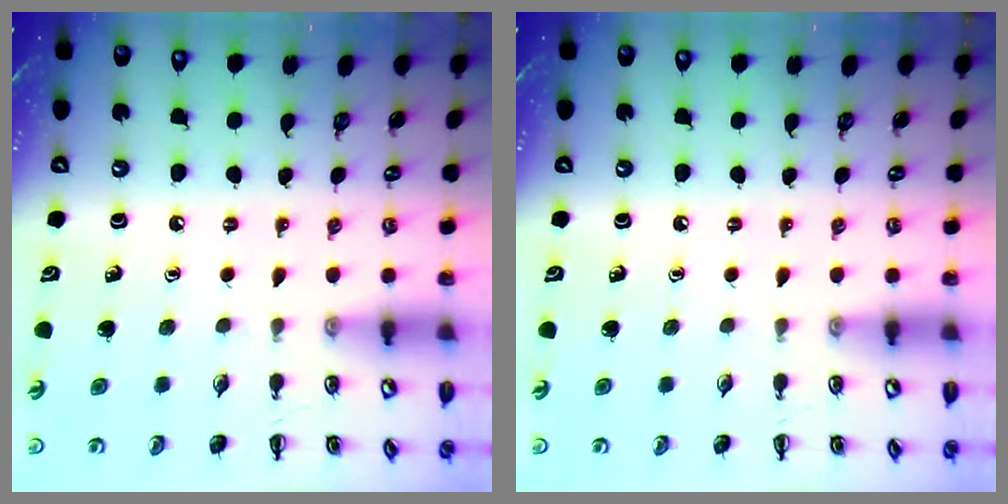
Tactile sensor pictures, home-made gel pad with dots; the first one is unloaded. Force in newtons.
{"total": 0.0}